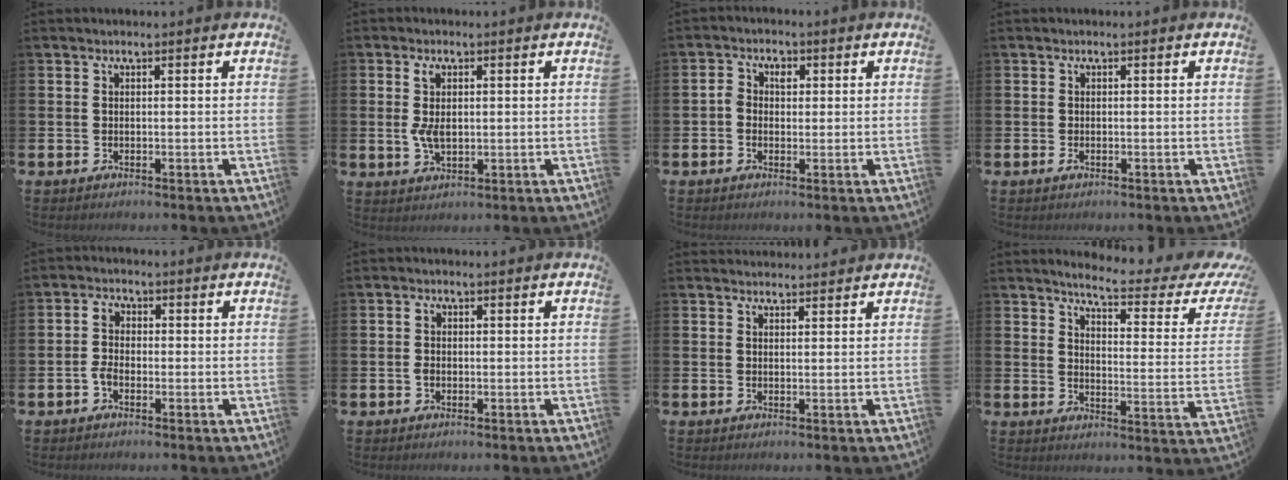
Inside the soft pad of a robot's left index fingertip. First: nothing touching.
{"total": 4.1, "force": [0.9, 2.3, 3.3], "torque": [-0.060, 0.006, 0.012]}
{"total": 2.5, "force": [0.2, 2.1, 1.4], "torque": [-0.028, 0.010, 0.000]}
{"total": 0.8, "force": [-0.4, 0.4, 0.5], "torque": [-0.017, 0.003, -0.006]}
{"total": 2.9, "force": [-0.7, 2.0, 2.1], "torque": [-0.036, 0.008, -0.014]}
{"total": 1.7, "force": [0.0, 1.3, 1.1], "torque": [-0.013, 0.005, -0.005]}
{"total": 2.0, "force": [2.0, 0.4, -0.1], "torque": [0.009, -0.010, 0.034]}
{"total": 5.2, "force": [4.4, 0.4, 2.8], "torque": [-0.060, -0.039, 0.062]}